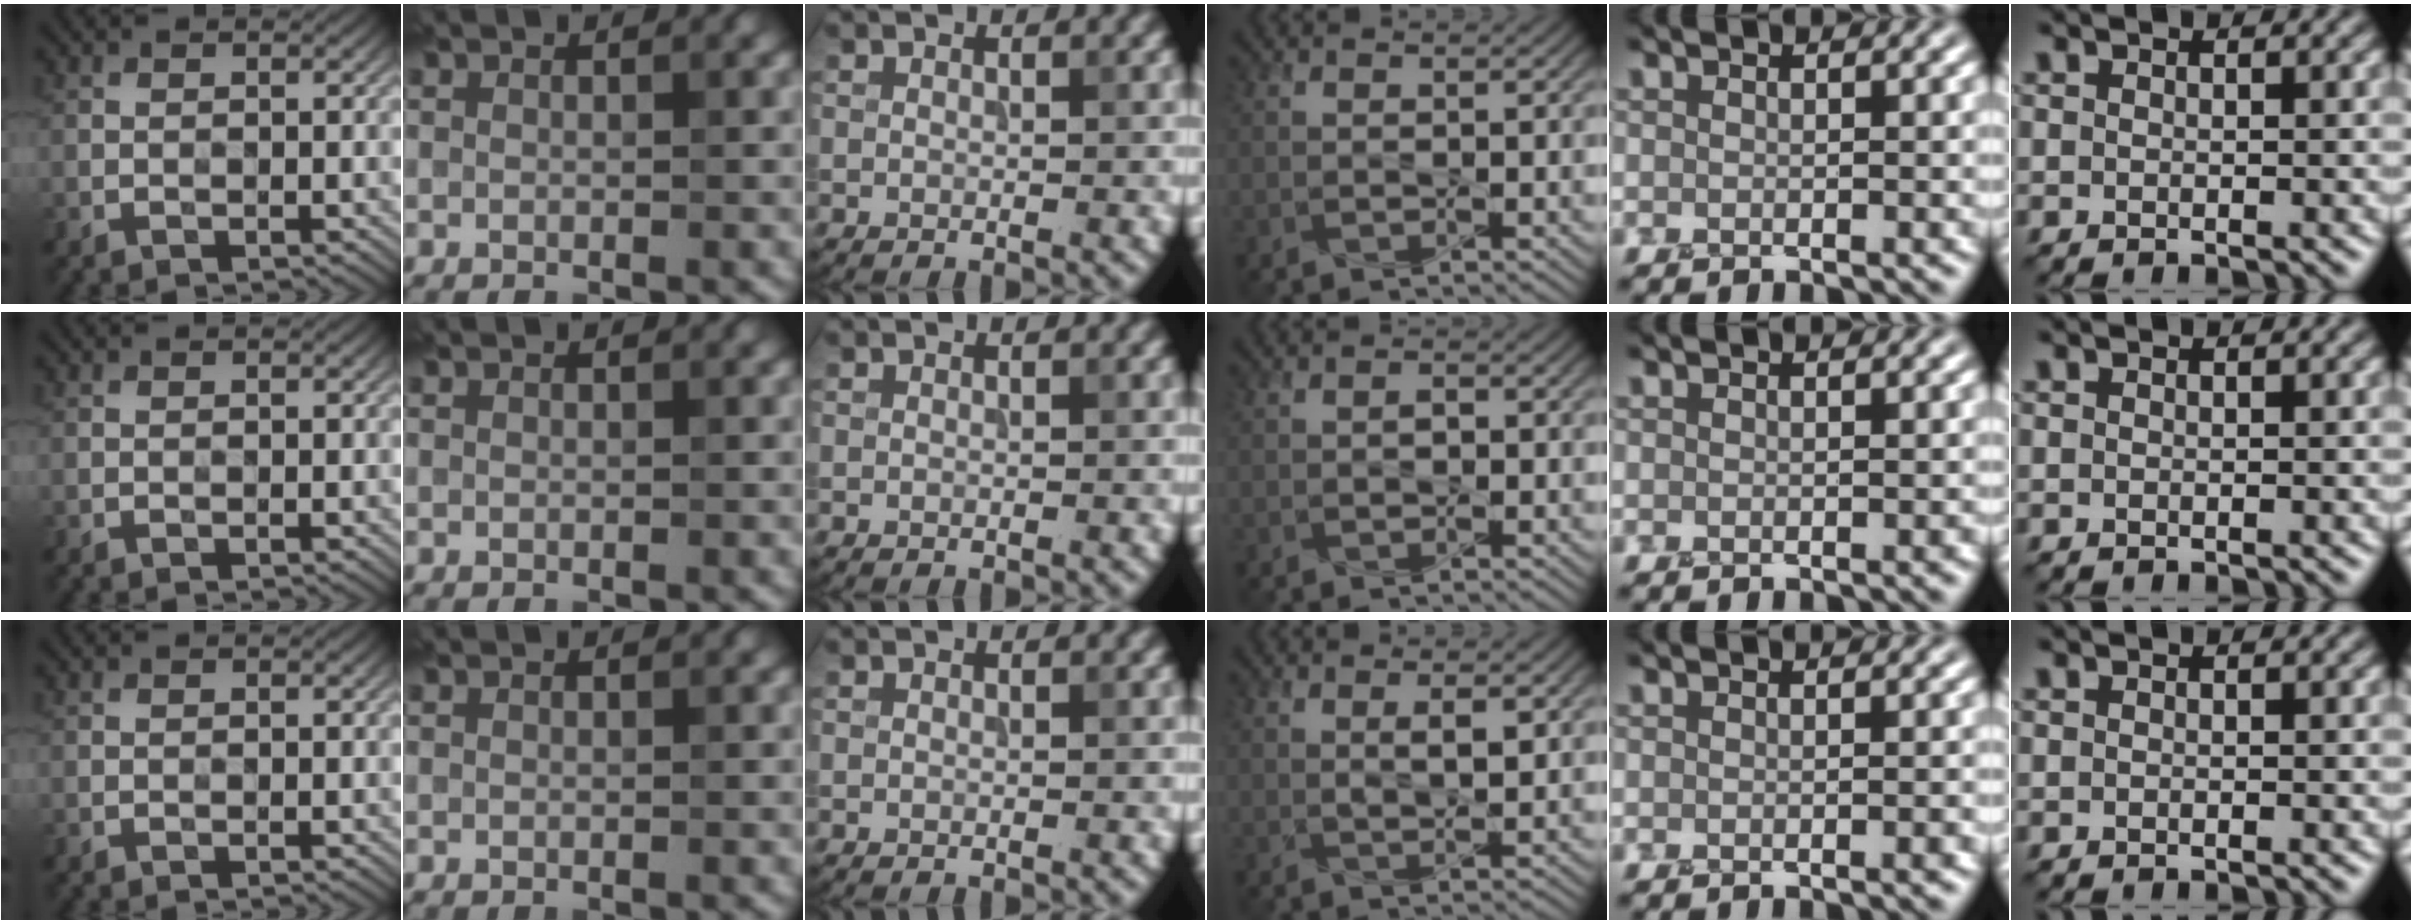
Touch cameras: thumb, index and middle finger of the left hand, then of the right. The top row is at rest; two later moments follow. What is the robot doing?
{"motion": "squeeze", "object": "air blower"}